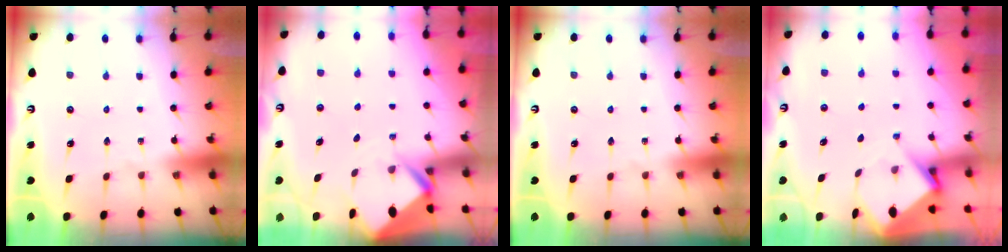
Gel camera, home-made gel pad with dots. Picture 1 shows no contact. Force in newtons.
{"total": 3.6, "press": 3.6, "slide": 0.2}
{"total": 0.0}
{"total": 5.9, "press": 5.9, "slide": 0.5}